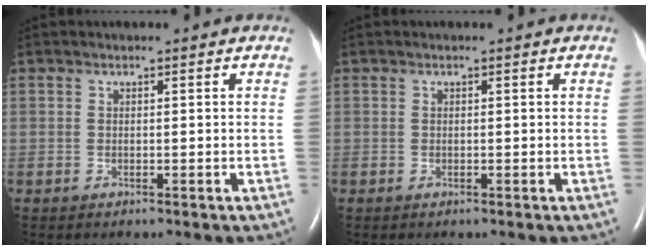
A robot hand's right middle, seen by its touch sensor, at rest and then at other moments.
{"total": 0.0}